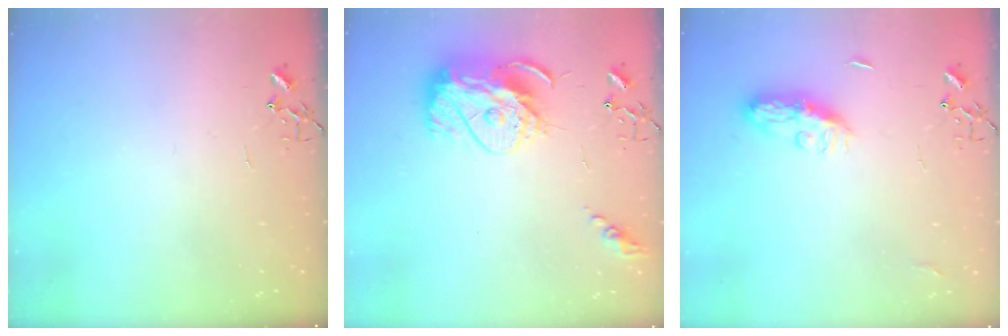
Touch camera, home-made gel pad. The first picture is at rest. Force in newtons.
{"total": 14.3, "press": 14.2, "slide": 1.3}
{"total": 8.4, "press": 8.4, "slide": 0.1}